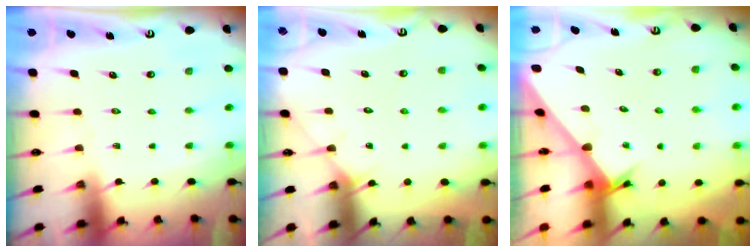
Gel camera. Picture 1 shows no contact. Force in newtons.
{"total": 3.3, "press": 3.3, "slide": 0.3}
{"total": 2.9, "press": 2.9, "slide": 0.1}